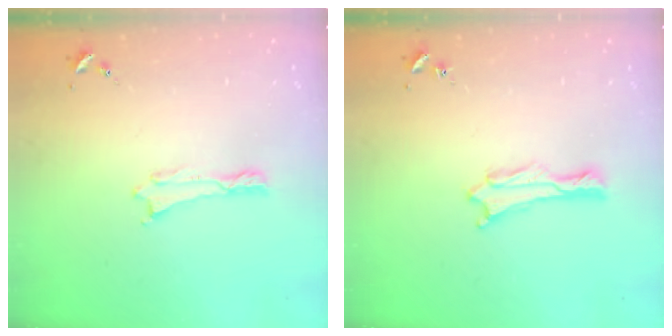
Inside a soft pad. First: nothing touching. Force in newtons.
{"total": 1.0, "press": 0.9, "slide": 0.1}